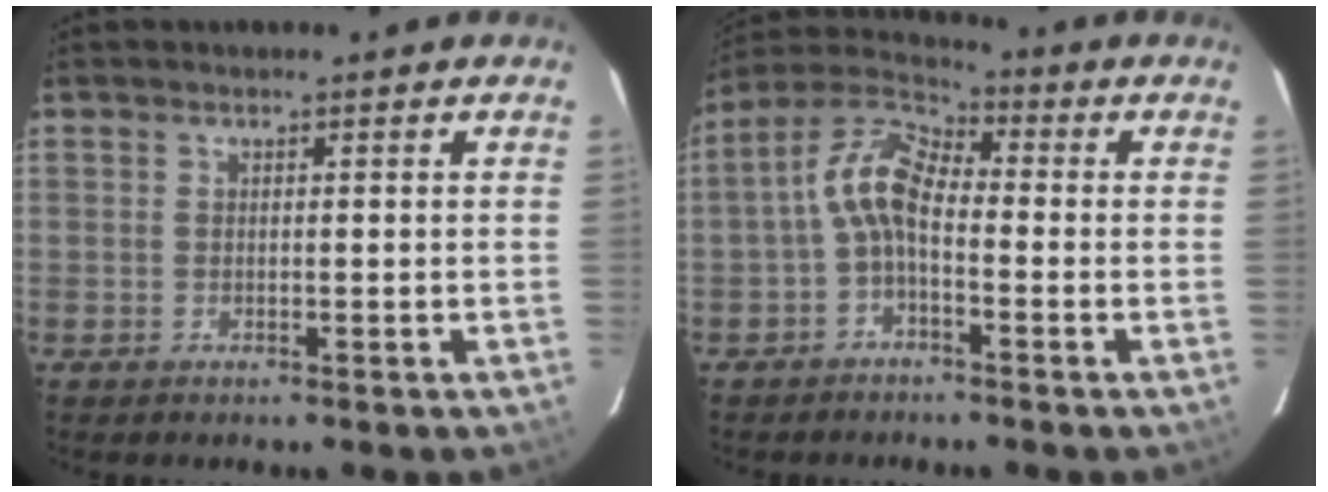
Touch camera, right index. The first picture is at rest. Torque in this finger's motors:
{"motor_torque": [1.26, -0.31, 0.76, 0.18]}